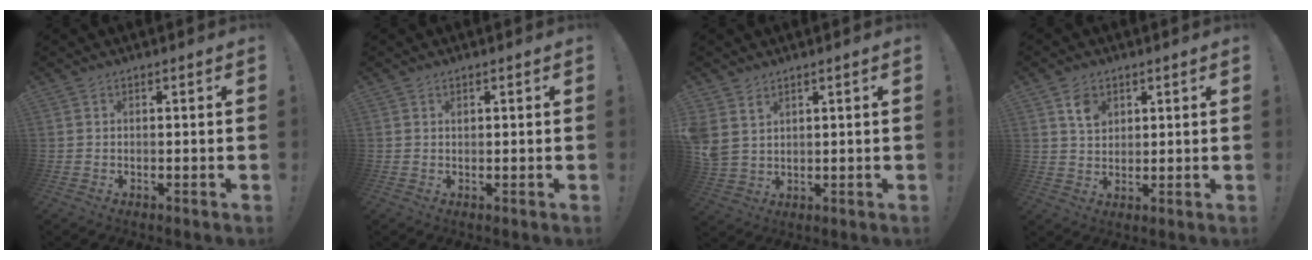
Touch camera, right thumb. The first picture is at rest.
{"total": 0.5, "force": [0.3, 0.3, 0.3], "torque": [-0.006, 0.000, 0.007]}
{"total": 5.1, "force": [2.7, 3.7, 2.3], "torque": [-0.052, -0.012, 0.055]}
{"total": 6.0, "force": [3.3, 4.4, 2.4], "torque": [-0.034, -0.009, 0.060]}